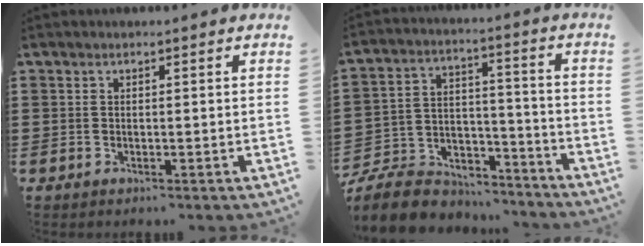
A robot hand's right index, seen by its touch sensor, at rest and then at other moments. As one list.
[{"total": 9.0, "force": [-8.1, 3.2, 2.0], "torque": [-0.054, 0.021, -0.162]}]